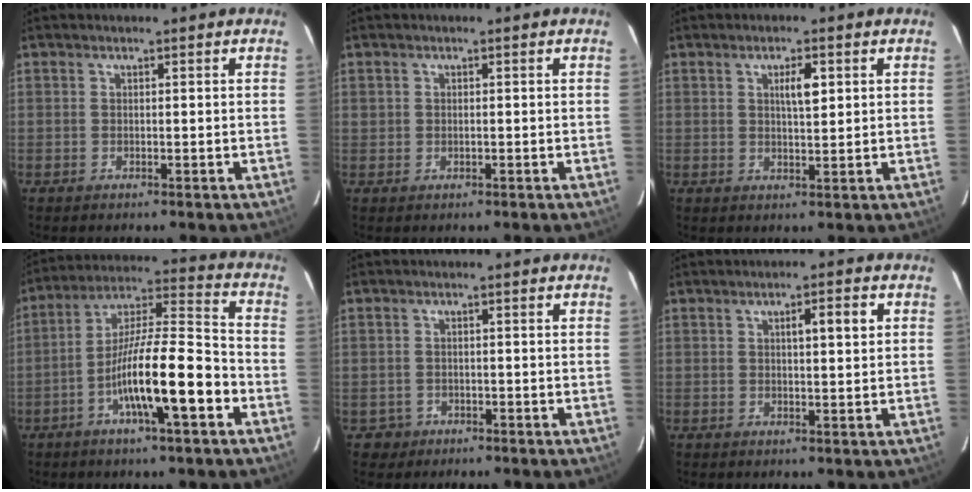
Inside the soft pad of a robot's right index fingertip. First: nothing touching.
{"total": 0.8, "force": [0.0, 0.7, 0.5], "torque": [-0.014, 0.003, 0.002]}
{"total": 3.3, "force": [1.2, 0.7, 3.0], "torque": [-0.052, 0.002, 0.019]}
{"total": 15.2, "force": [-5.6, 1.5, 14.0], "torque": [-0.251, 0.004, -0.098]}
{"total": 2.4, "force": [-1.0, 2.1, -0.4], "torque": [0.007, 0.011, -0.016]}
{"total": 3.6, "force": [1.1, 0.5, 3.4], "torque": [-0.055, 0.007, 0.017]}